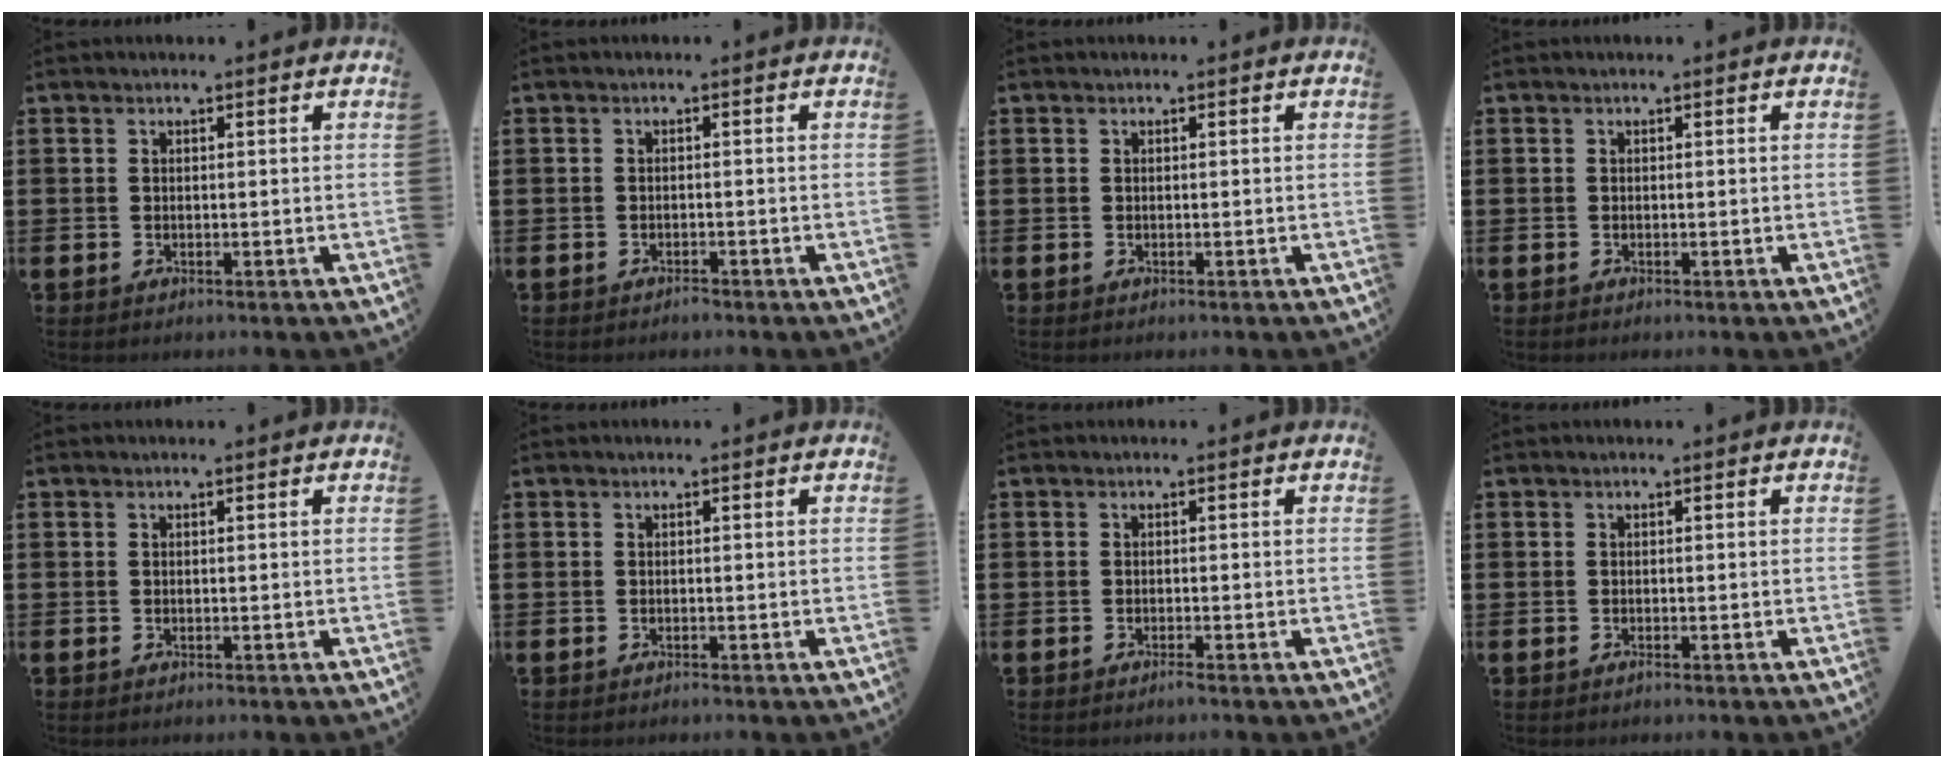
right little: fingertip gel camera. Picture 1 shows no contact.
{"total": 0.7, "force": [-0.7, 0.2, 0.1], "torque": [0.003, -0.006, -0.016]}
{"total": 0.0}
{"total": 0.0}
{"total": 0.0}
{"total": 0.0}
{"total": 0.7, "force": [-0.5, 0.0, 0.4], "torque": [-0.007, -0.003, -0.010]}
{"total": 0.0}